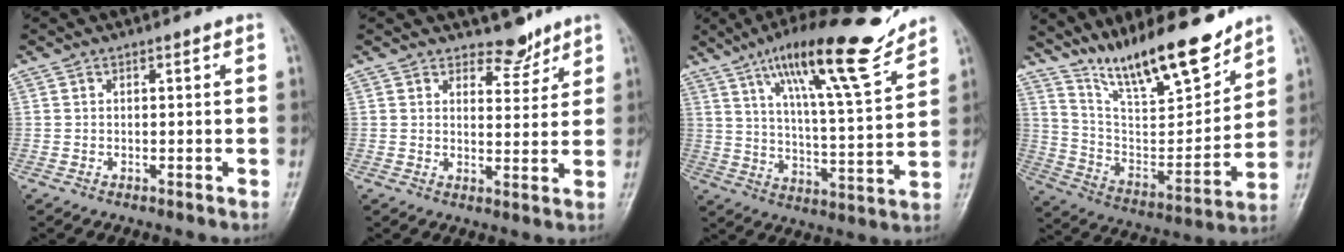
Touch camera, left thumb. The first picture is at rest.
{"total": 4.4, "force": [3.8, 2.1, 0.8], "torque": [0.014, -0.030, 0.060]}
{"total": 19.3, "force": [13.5, 3.0, 13.4], "torque": [-0.193, -0.064, 0.219]}
{"total": 19.0, "force": [14.9, 4.6, 10.9], "torque": [-0.142, -0.087, 0.270]}